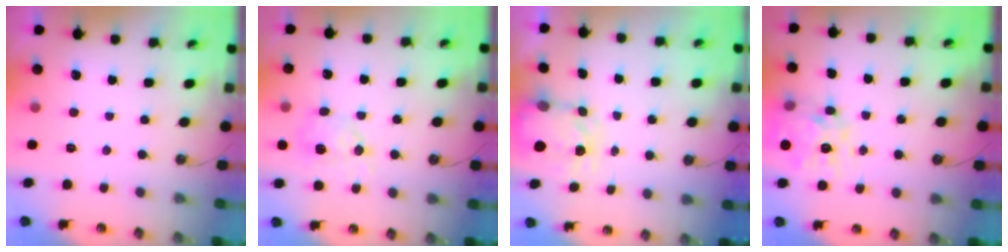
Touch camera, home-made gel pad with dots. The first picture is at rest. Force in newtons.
{"total": 8.7, "press": 8.7, "slide": 0.4}
{"total": 3.9, "press": 3.8, "slide": 0.5}
{"total": 14.9, "press": 14.8, "slide": 1.3}